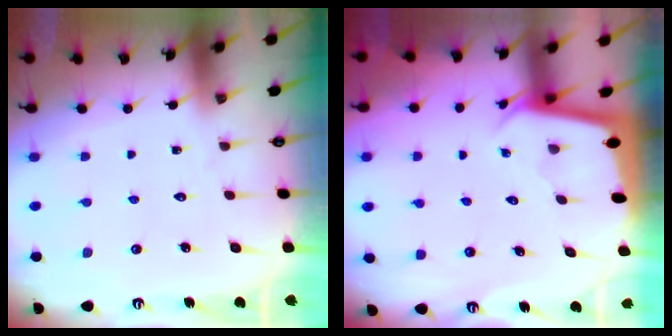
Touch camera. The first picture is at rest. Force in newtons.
{"total": 2.2, "press": 2.2, "slide": 0.1}